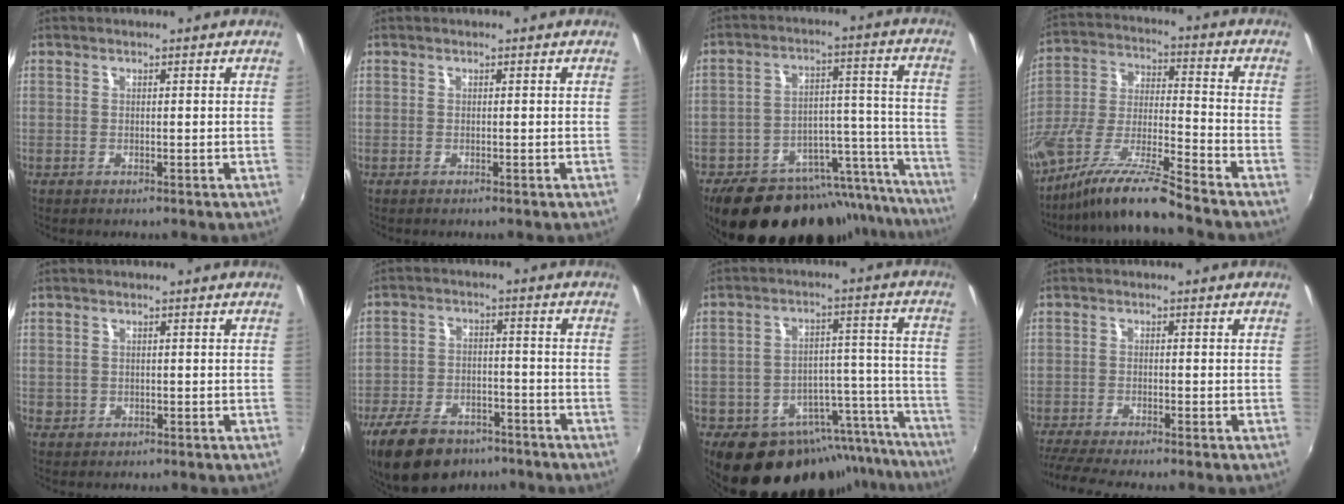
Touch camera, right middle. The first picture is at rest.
{"total": 0.0}
{"total": 27.8, "force": [-23.1, 11.1, 10.7], "torque": [-0.157, 0.044, -0.306]}
{"total": 13.4, "force": [-11.0, -0.4, 7.8], "torque": [-0.161, -0.008, -0.211]}
{"total": 1.7, "force": [-0.1, 1.6, 0.4], "torque": [-0.006, -0.002, -0.002]}
{"total": 15.3, "force": [-10.7, 7.9, 7.4], "torque": [-0.173, -0.014, -0.172]}
{"total": 22.7, "force": [-18.4, 10.5, 8.2], "torque": [-0.131, 0.041, -0.236]}
{"total": 6.8, "force": [-6.0, -0.3, 3.1], "torque": [-0.084, -0.029, -0.105]}